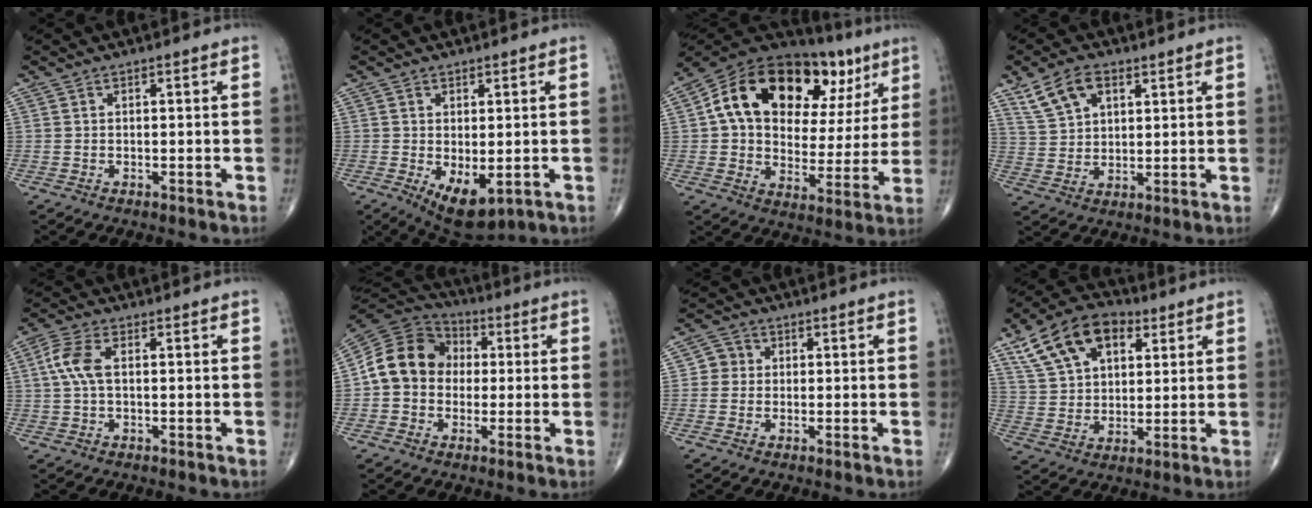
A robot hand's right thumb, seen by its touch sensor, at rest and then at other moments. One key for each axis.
{"total": 7.8, "fx": -2.0, "fy": 3.8, "fz": 6.5, "tx": -0.095, "ty": -0.014, "tz": -0.014}
{"total": 26.9, "fx": 9.8, "fy": 16.3, "fz": 19.0, "tx": -0.257, "ty": 0.030, "tz": 0.156}
{"total": 8.5, "fx": 4.9, "fy": 5.0, "fz": 4.9, "tx": -0.080, "ty": -0.009, "tz": 0.098}
{"total": 5.7, "fx": 0.7, "fy": 2.8, "fz": 4.9, "tx": -0.129, "ty": 0.017, "tz": 0.012}
{"total": 13.0, "fx": 0.4, "fy": 11.1, "fz": 6.8, "tx": -0.105, "ty": 0.033, "tz": -0.006}
{"total": 3.2, "fx": 0.1, "fy": 3.1, "fz": 0.8, "tx": 0.007, "ty": 0.007, "tz": -0.007}
{"total": 15.7, "fx": 7.7, "fy": 9.5, "fz": 10.0, "tx": -0.153, "ty": -0.003, "tz": 0.136}